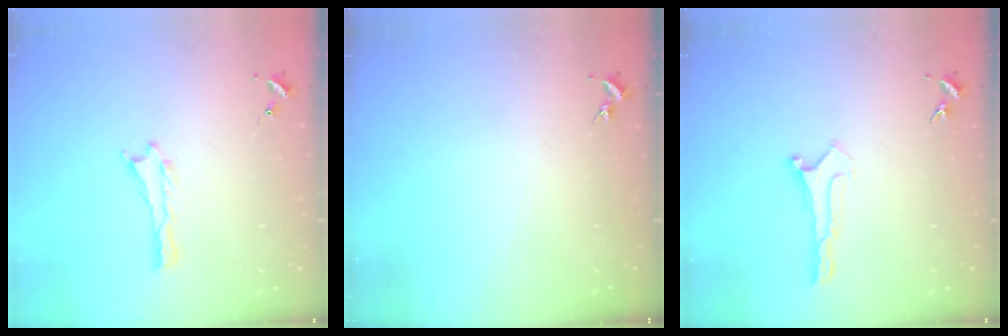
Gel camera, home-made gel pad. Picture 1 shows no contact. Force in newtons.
{"total": 0.0}
{"total": 0.0}